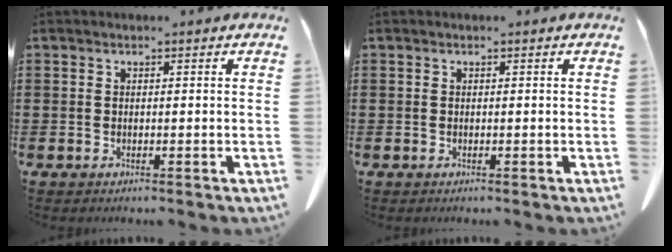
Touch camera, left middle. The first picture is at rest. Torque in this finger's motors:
{"motor_torque": [-0.45, -1.24, 0.04, 0.02]}